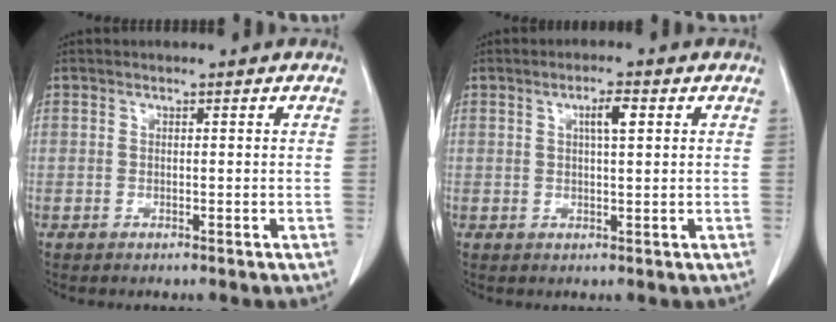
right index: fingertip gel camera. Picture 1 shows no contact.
{"total": 3.3, "force": [1.2, 0.5, 3.0], "torque": [-0.052, 0.002, 0.018]}